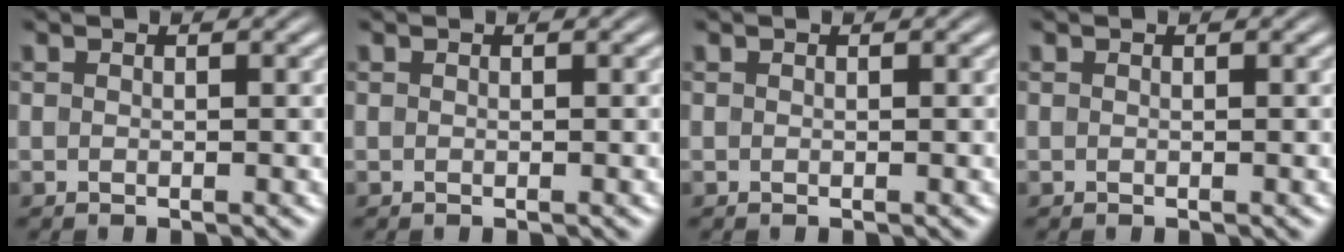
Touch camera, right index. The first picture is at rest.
{"total": 0.0}
{"total": 0.0}
{"total": 0.0}